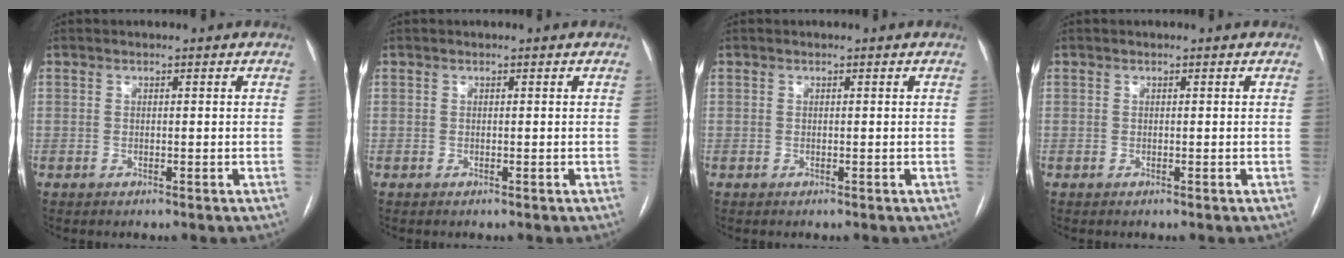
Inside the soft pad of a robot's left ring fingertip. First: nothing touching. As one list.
[{"total": 0.0}, {"total": 0.0}, {"total": 0.0}]